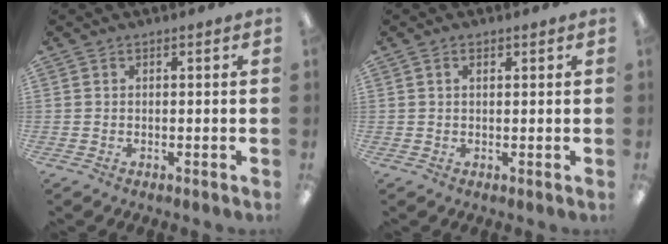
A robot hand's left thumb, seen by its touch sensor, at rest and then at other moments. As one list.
[{"total": 1.7, "force": [0.8, 0.8, 1.2], "torque": [-0.017, 0.000, 0.012]}]